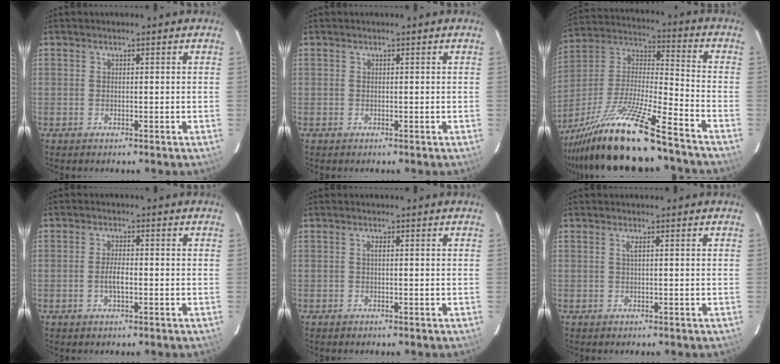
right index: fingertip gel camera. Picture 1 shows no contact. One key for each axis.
{"total": 0.0}
{"total": 20.7, "fx": -15.9, "fy": 1.4, "fz": 13.3, "tx": -0.257, "ty": -0.021, "tz": -0.287}
{"total": 2.8, "fx": -0.8, "fy": 0.9, "fz": 2.5, "tx": -0.048, "ty": -0.001, "tz": -0.015}
{"total": 0.6, "fx": 0.1, "fy": 0.0, "fz": 0.6, "tx": -0.011, "ty": 0.002, "tz": -0.001}
{"total": 0.8, "fx": 0.2, "fy": -0.2, "fz": 0.8, "tx": -0.016, "ty": 0.001, "tz": 0.003}